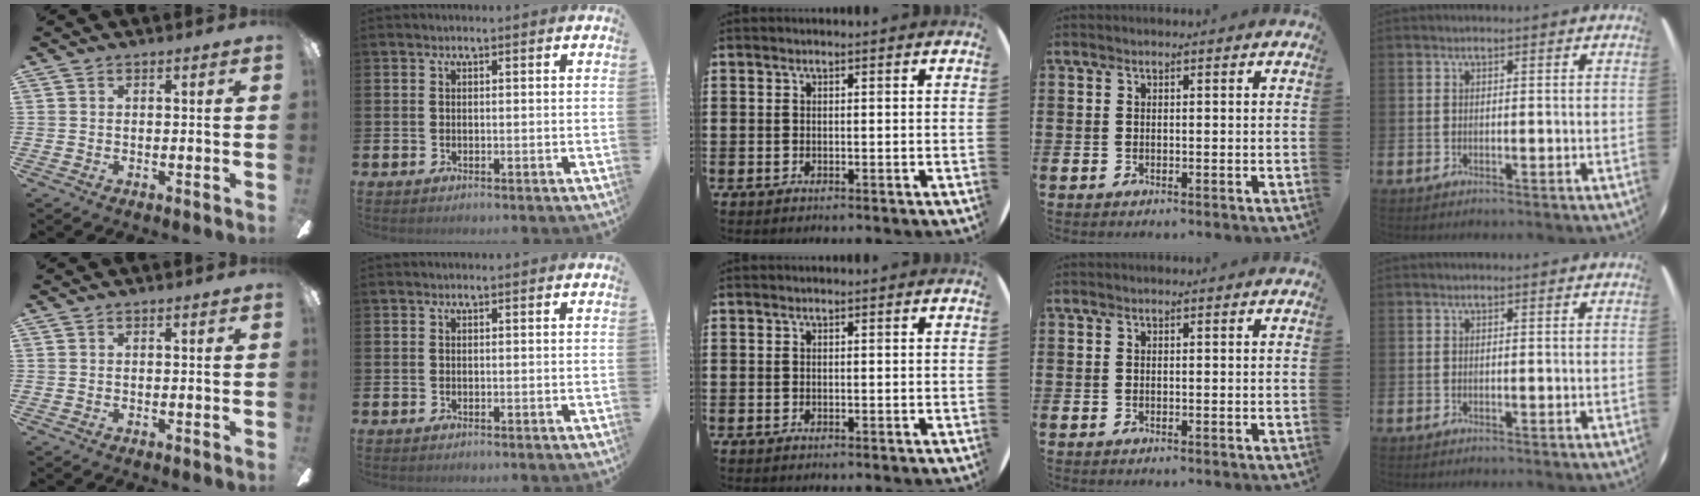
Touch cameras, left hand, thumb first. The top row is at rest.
{}